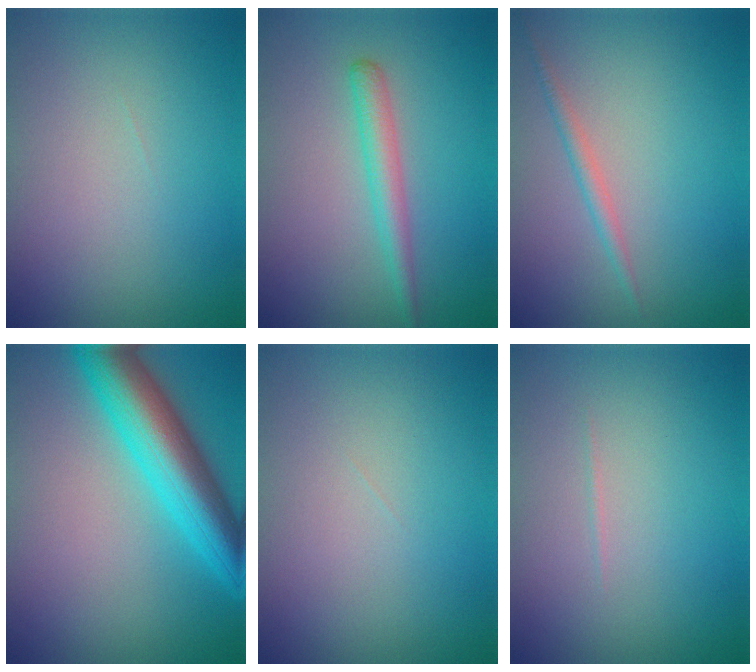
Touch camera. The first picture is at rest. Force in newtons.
{"total": 2.4, "press": 2.4, "slide": 0.2}
{"total": 1.3, "press": 1.3, "slide": 0.1}
{"total": 8.2, "press": 8.2, "slide": 0.2}
{"total": 0.0}
{"total": 0.6, "press": 0.6, "slide": 0.2}